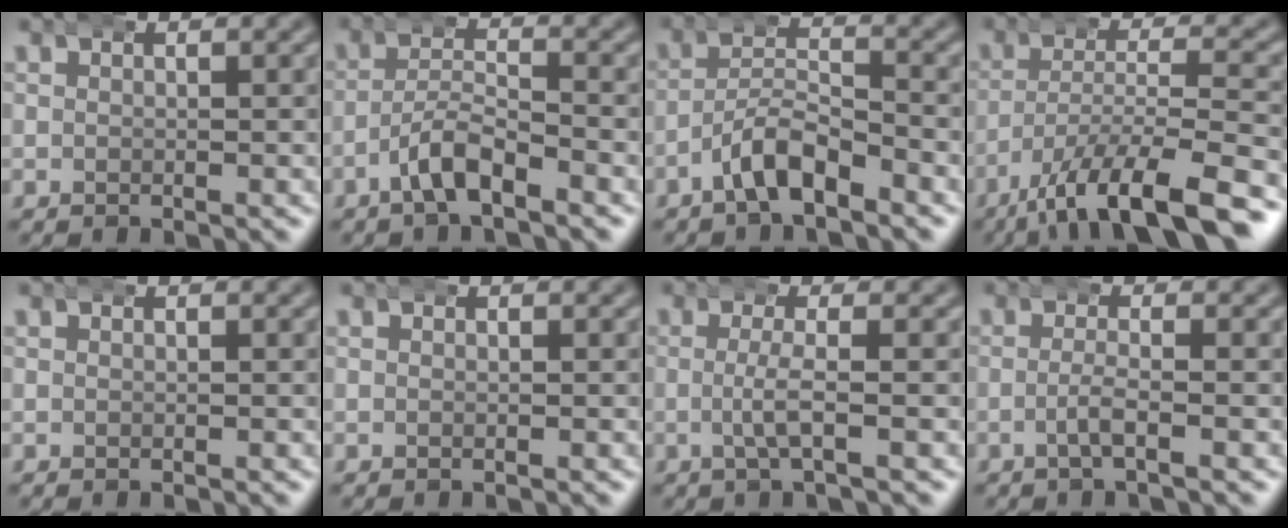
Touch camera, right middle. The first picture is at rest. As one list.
[{"total": 3.5, "force": [-2.4, 1.2, 2.1], "torque": [-0.024, 0.009, -0.053]}, {"total": 4.2, "force": [-3.0, 1.8, 2.3], "torque": [-0.023, 0.008, -0.062]}, {"total": 8.9, "force": [-5.7, 2.2, 6.5], "torque": [-0.105, -0.015, -0.086]}, {"total": 0.0}, {"total": 0.0}, {"total": 2.1, "force": [-0.6, -0.2, 2.0], "torque": [-0.040, 0.000, -0.011]}, {"total": 2.0, "force": [-1.1, -0.2, 1.7], "torque": [-0.030, 0.000, -0.022]}]